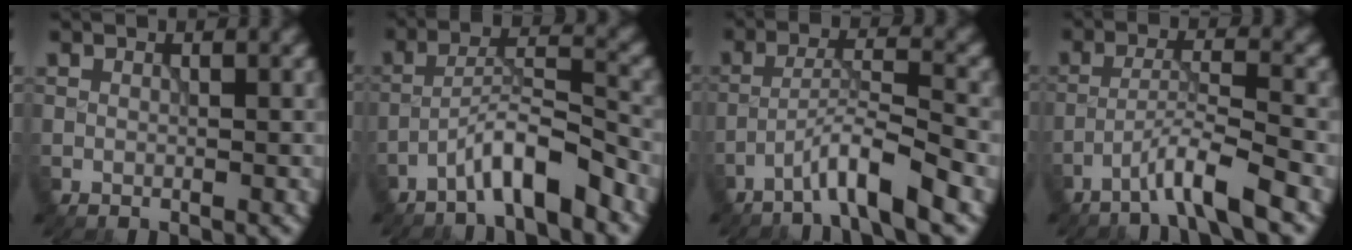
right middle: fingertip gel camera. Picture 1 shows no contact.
{"total": 5.2, "force": [-3.7, 0.7, 3.6], "torque": [-0.061, 0.018, -0.072]}
{"total": 4.8, "force": [-3.2, 0.1, 3.5], "torque": [-0.061, 0.016, -0.066]}
{"total": 4.5, "force": [-3.1, 0.0, 3.2], "torque": [-0.057, 0.014, -0.067]}